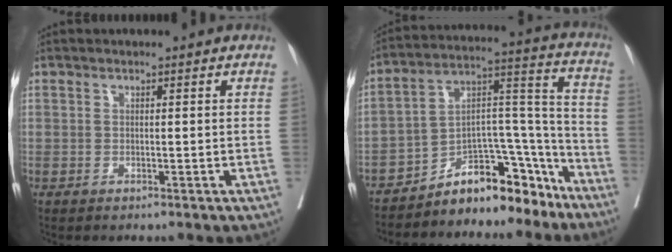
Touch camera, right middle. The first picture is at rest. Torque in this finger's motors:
{"motor_torque": [1.09, -1.05, 0.17, 0.06]}